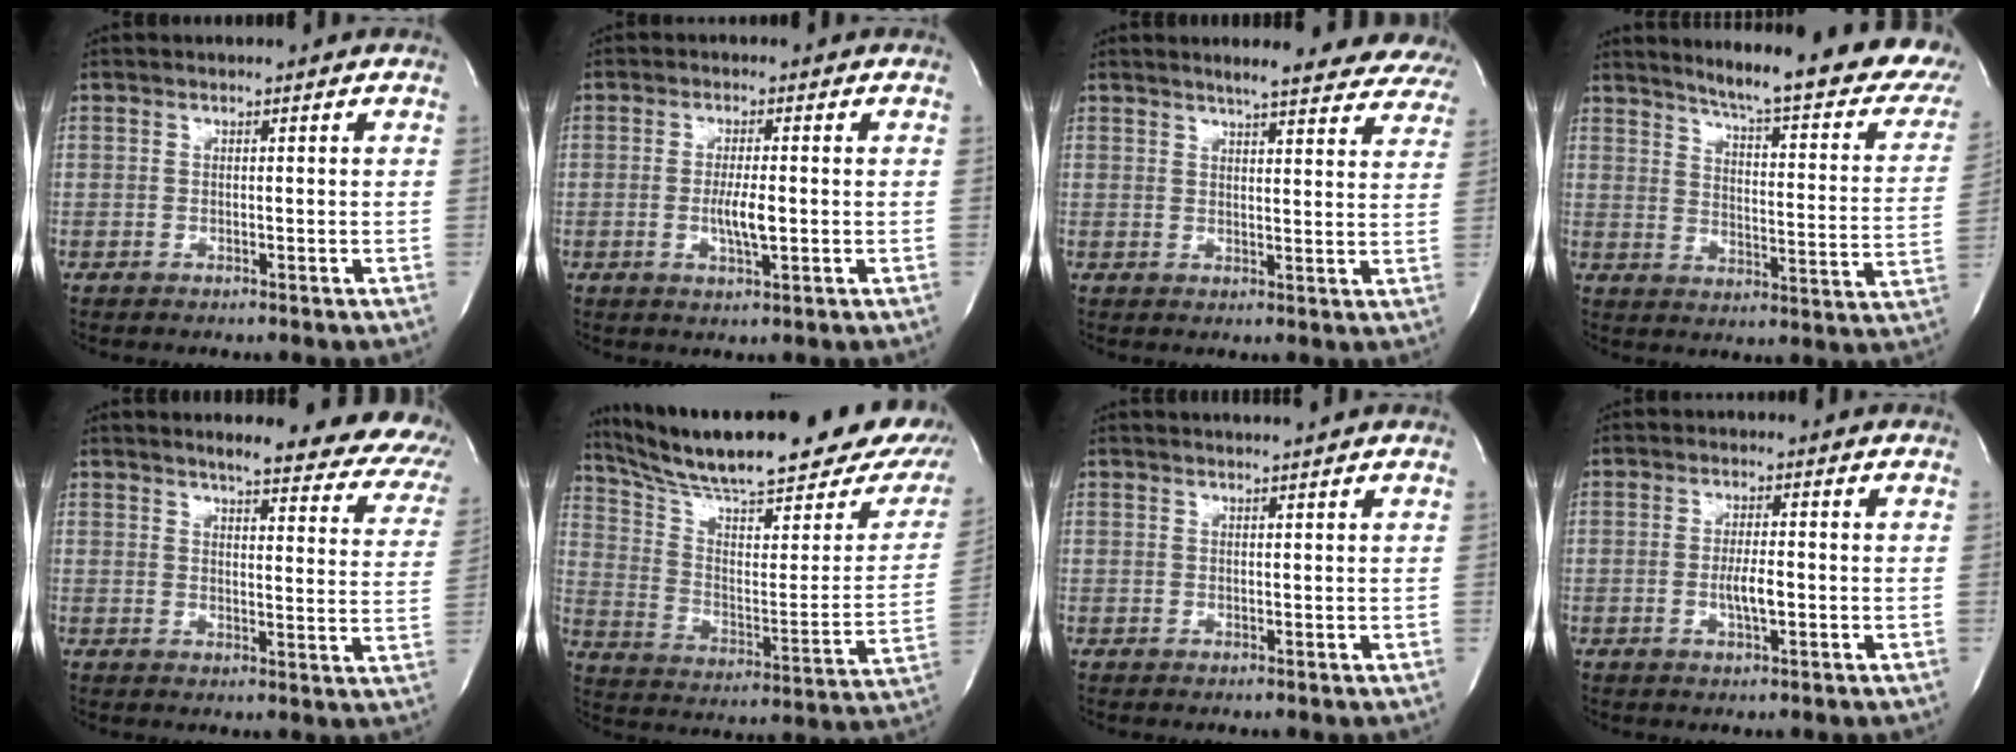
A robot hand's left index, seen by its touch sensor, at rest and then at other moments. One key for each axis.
{"total": 3.9, "fx": -0.7, "fy": 0.5, "fz": 3.8, "tx": -0.074, "ty": -0.008, "tz": -0.011}
{"total": 17.1, "fx": 15.8, "fy": 2.7, "fz": 5.9, "tx": -0.067, "ty": -0.030, "tz": 0.171}
{"total": 25.9, "fx": 21.5, "fy": 3.2, "fz": 14.1, "tx": -0.194, "ty": -0.075, "tz": 0.252}
{"total": 22.4, "fx": 20.4, "fy": 4.1, "fz": 8.4, "tx": -0.096, "ty": -0.072, "tz": 0.215}
{"total": 27.9, "fx": 22.9, "fy": 4.2, "fz": 15.4, "tx": -0.241, "ty": -0.055, "tz": 0.313}
{"total": 2.5, "fx": 2.3, "fy": -0.8, "fz": 0.8, "tx": -0.008, "ty": 0.004, "tz": 0.033}
{"total": 3.2, "fx": -0.8, "fy": 0.4, "fz": 3.1, "tx": -0.061, "ty": -0.005, "tz": -0.013}